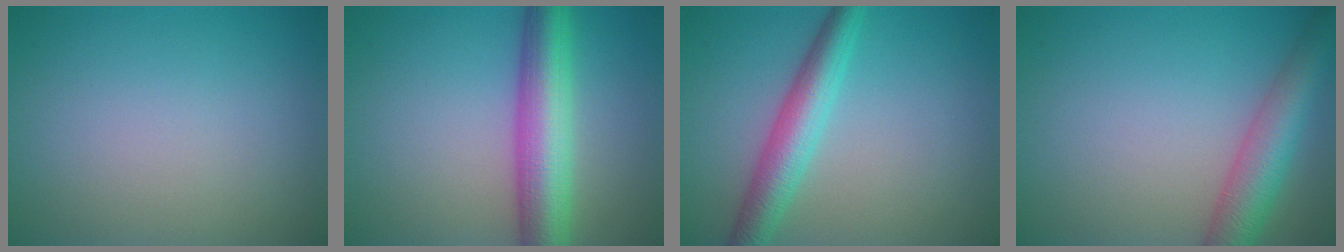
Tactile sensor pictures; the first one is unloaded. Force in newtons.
{"total": 7.4, "press": 7.4, "slide": 0.2}
{"total": 4.5, "press": 4.5, "slide": 0.1}
{"total": 5.3, "press": 5.3, "slide": 0.2}